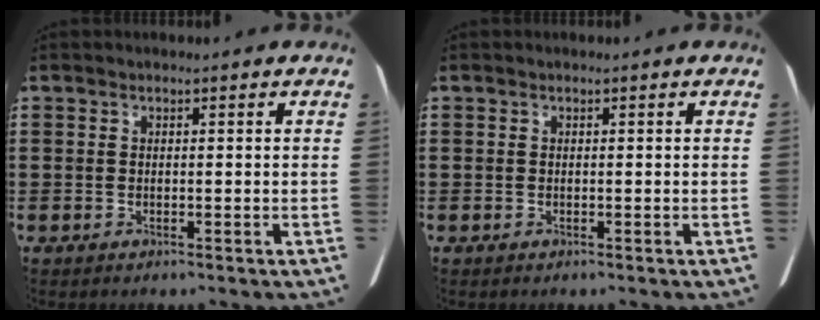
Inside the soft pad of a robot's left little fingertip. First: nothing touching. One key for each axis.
{"total": 0.0}